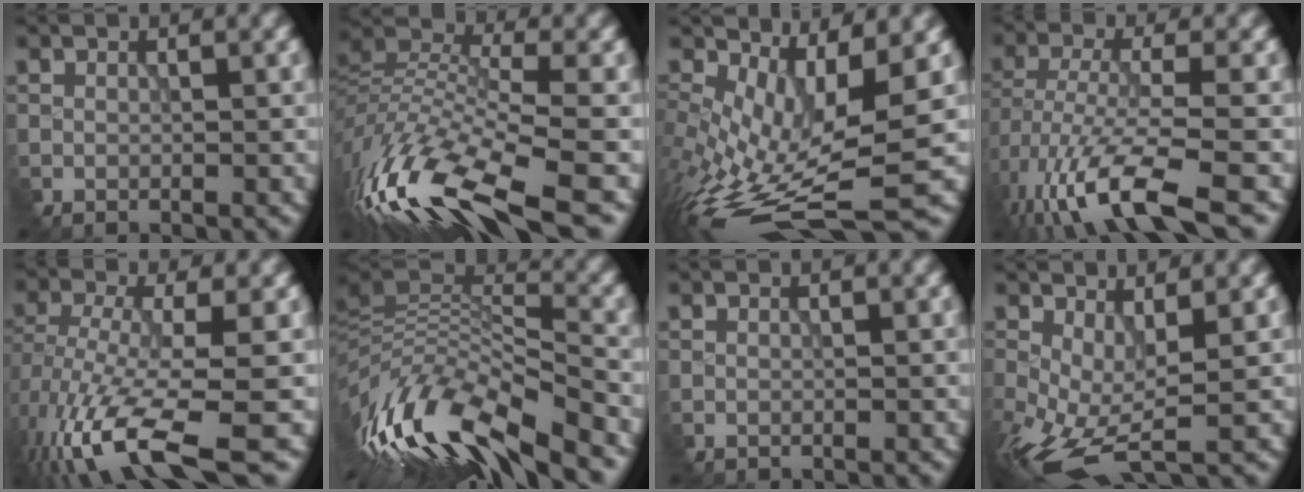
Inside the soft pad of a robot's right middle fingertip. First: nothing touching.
{"total": 13.8, "force": [-7.5, 5.1, 10.4], "torque": [-0.238, 0.006, -0.133]}
{"total": 9.3, "force": [-1.9, 3.2, 8.5], "torque": [-0.186, -0.030, -0.011]}
{"total": 9.0, "force": [-5.2, 2.9, 6.7], "torque": [-0.143, -0.008, -0.094]}
{"total": 9.7, "force": [-4.9, 2.8, 7.9], "torque": [-0.170, -0.007, -0.081]}
{"total": 12.4, "force": [-6.9, 3.9, 9.5], "torque": [-0.196, 0.019, -0.123]}
{"total": 0.0}
{"total": 6.1, "force": [-2.0, 2.6, 5.2], "torque": [-0.135, -0.019, -0.029]}